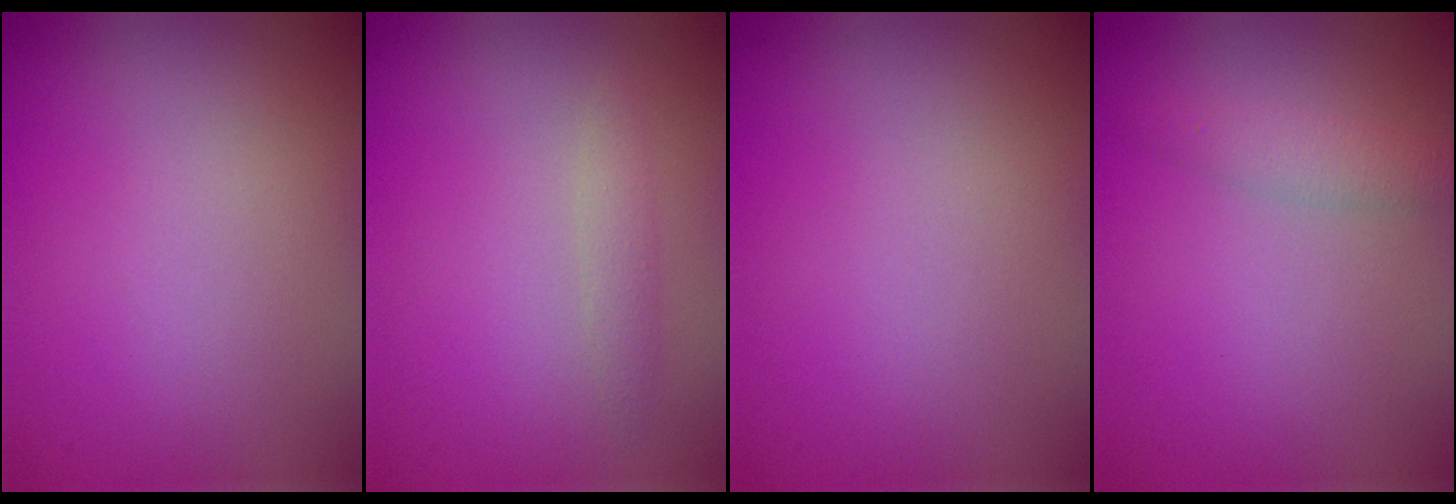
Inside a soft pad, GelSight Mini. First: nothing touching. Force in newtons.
{"total": 1.1, "press": 1.1, "slide": 0.0}
{"total": 0.0}
{"total": 1.6, "press": 1.6, "slide": 0.1}